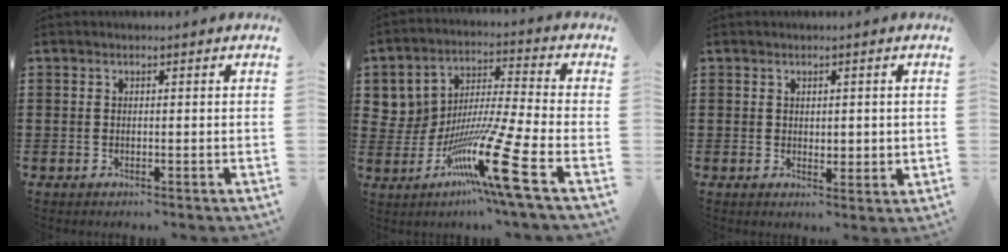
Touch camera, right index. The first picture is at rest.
{"total": 13.1, "force": [-5.6, 1.2, 11.8], "torque": [-0.239, -0.009, -0.105]}
{"total": 1.6, "force": [0.7, 1.2, 0.8], "torque": [-0.011, 0.006, 0.011]}